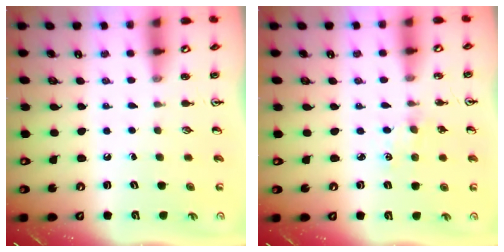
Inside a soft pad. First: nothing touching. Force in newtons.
{"total": 1.2, "press": 1.2, "slide": 0.2}